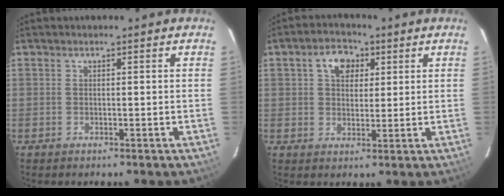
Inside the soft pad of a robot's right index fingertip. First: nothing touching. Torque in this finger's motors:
{"motor_torque": [0.49, 0.23, 0.21, 0.07]}